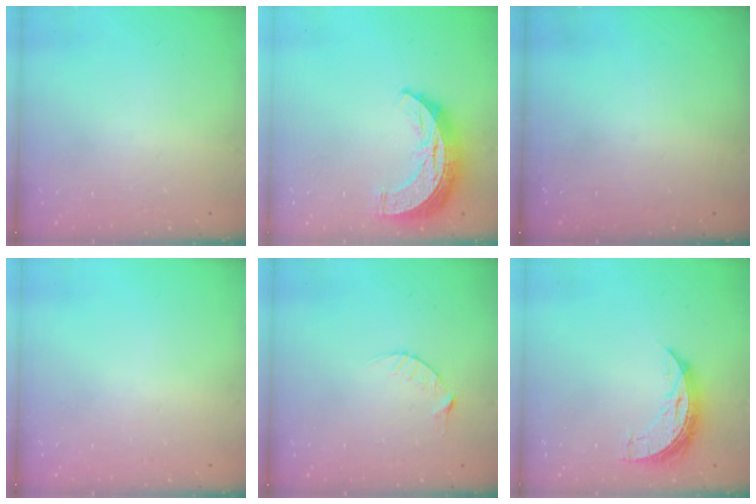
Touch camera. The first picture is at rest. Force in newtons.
{"total": 11.3, "press": 11.2, "slide": 0.7}
{"total": 0.0}
{"total": 0.0}
{"total": 3.4, "press": 3.4, "slide": 0.4}
{"total": 7.7, "press": 7.6, "slide": 0.6}